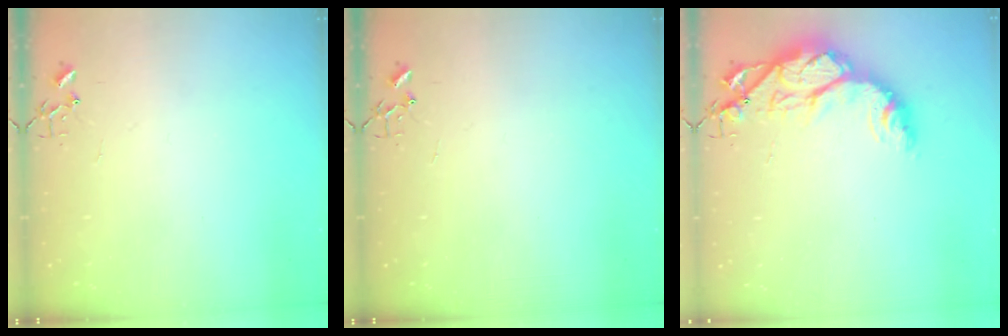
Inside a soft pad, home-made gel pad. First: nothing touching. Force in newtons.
{"total": 0.0}
{"total": 15.3, "press": 15.3, "slide": 1.1}